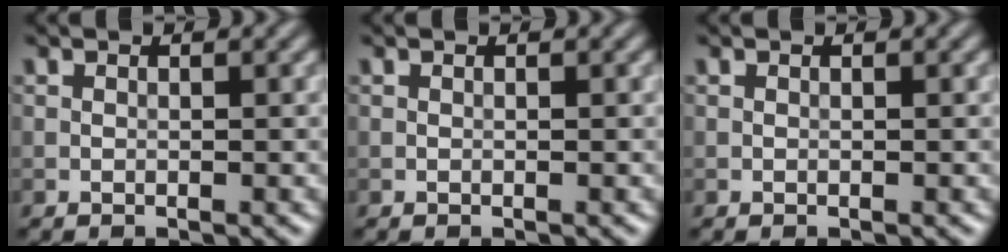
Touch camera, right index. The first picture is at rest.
{"total": 0.0}
{"total": 0.0}